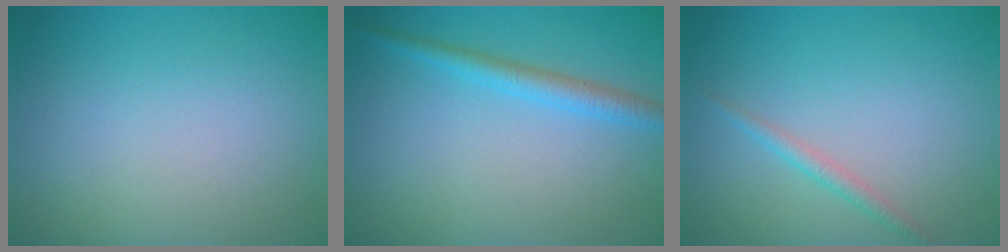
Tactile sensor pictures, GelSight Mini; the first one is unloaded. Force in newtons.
{"total": 2.3, "press": 2.3, "slide": 0.1}
{"total": 1.3, "press": 1.3, "slide": 0.0}